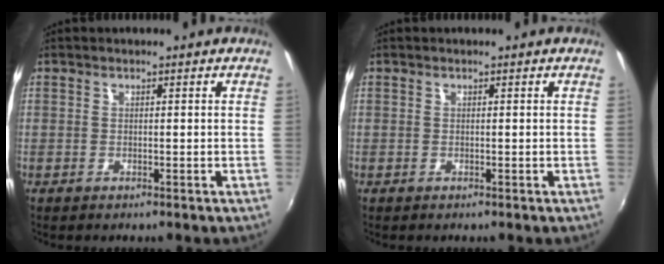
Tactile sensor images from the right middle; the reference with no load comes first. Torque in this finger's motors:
{"motor_torque": [-0.02, -0.01, 0.00, 0.00]}